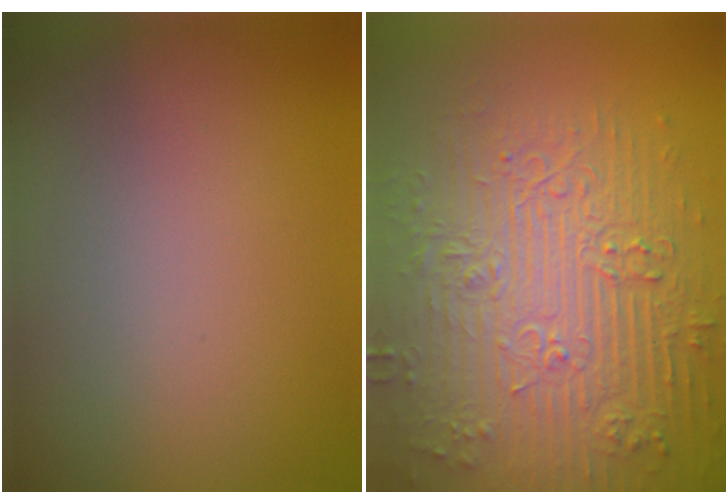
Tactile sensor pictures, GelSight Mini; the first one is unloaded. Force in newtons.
{"total": 9.2, "press": 6.8, "slide": 6.2}